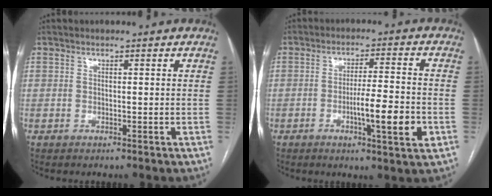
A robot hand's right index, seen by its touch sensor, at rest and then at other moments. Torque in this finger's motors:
{"motor_torque": [1.55, -0.20, 0.58, 0.13]}